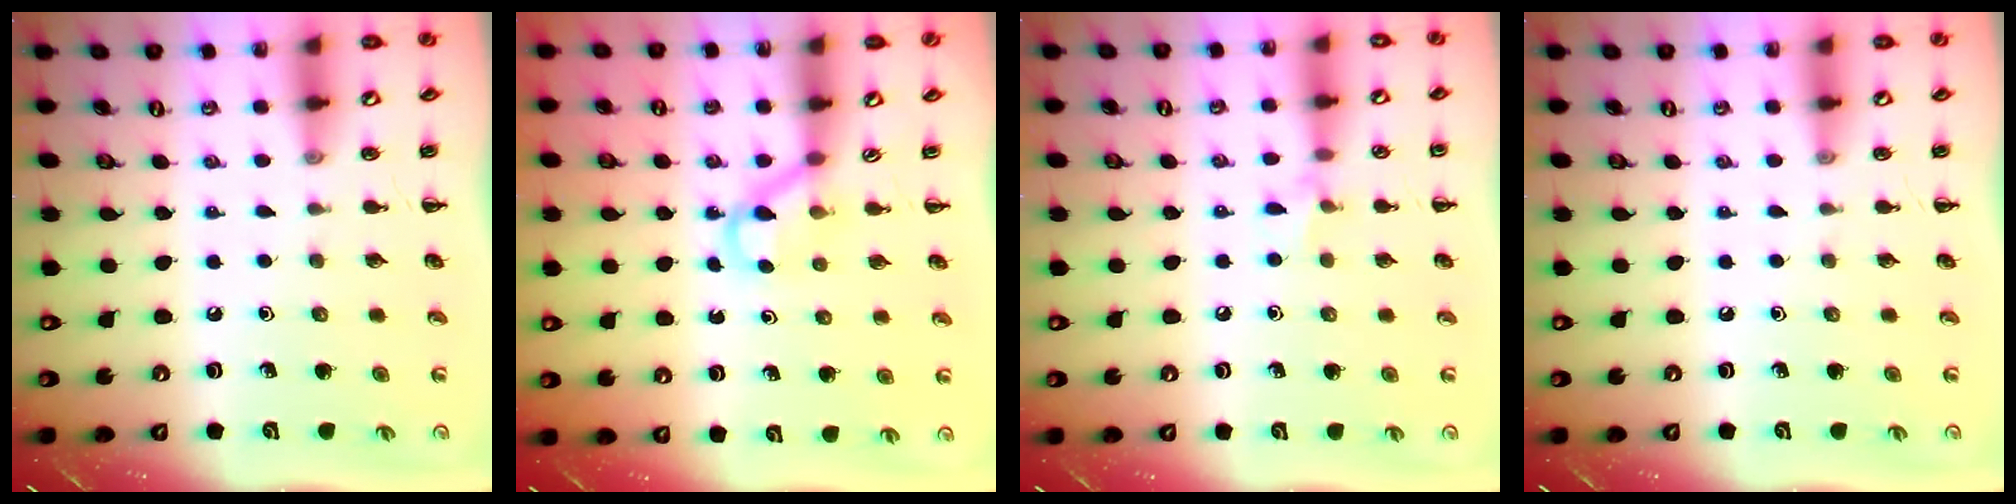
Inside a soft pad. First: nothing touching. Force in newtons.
{"total": 3.3, "press": 3.0, "slide": 1.3}
{"total": 5.6, "press": 5.2, "slide": 1.8}
{"total": 0.0}